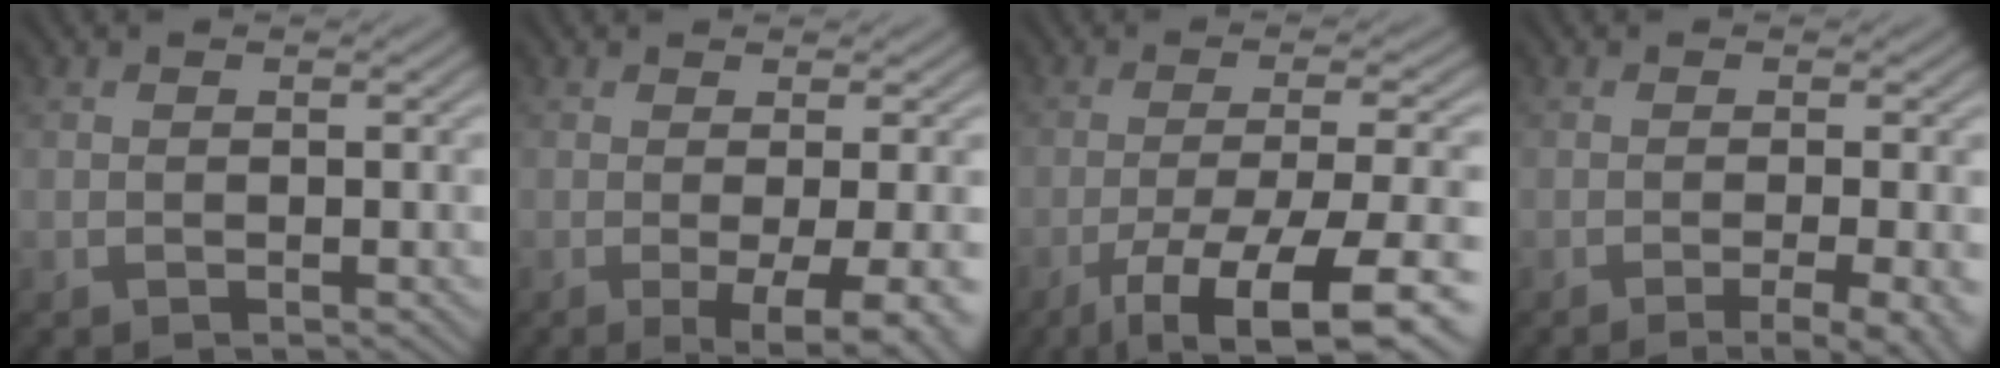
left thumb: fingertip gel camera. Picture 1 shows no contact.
{"total": 6.0, "force": [-1.3, 1.4, 5.7], "torque": [-0.082, -0.004, -0.012]}
{"total": 11.9, "force": [-6.4, 2.9, 9.6], "torque": [-0.165, -0.008, -0.090]}
{"total": 4.9, "force": [-2.0, 1.0, 4.4], "torque": [-0.059, 0.003, -0.031]}